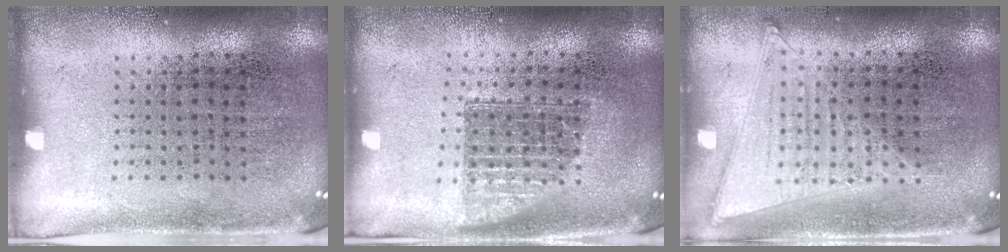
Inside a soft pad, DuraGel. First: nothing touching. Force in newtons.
{"total": 1.3, "press": 1.1, "slide": 0.8}
{"total": 1.0, "press": 1.0, "slide": 0.4}